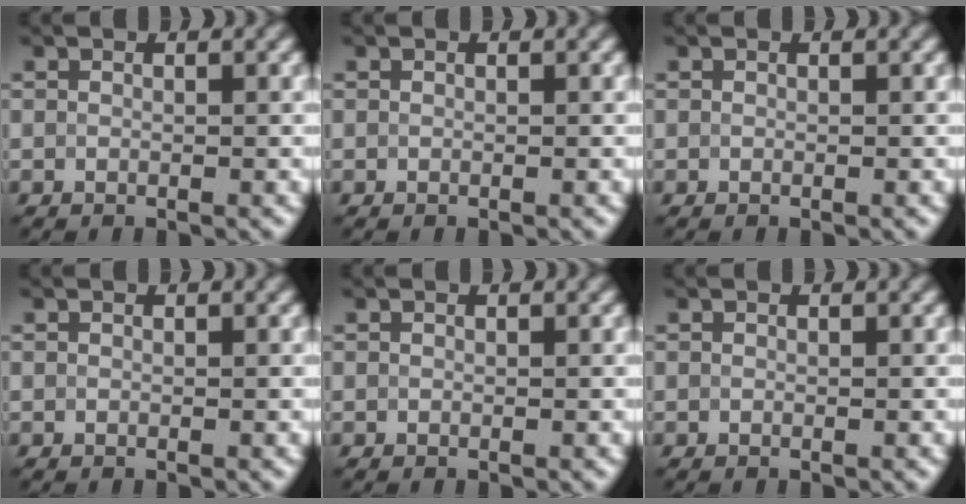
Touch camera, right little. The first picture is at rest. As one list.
[{"total": 0.0}, {"total": 0.0}, {"total": 0.0}, {"total": 0.0}, {"total": 0.0}]